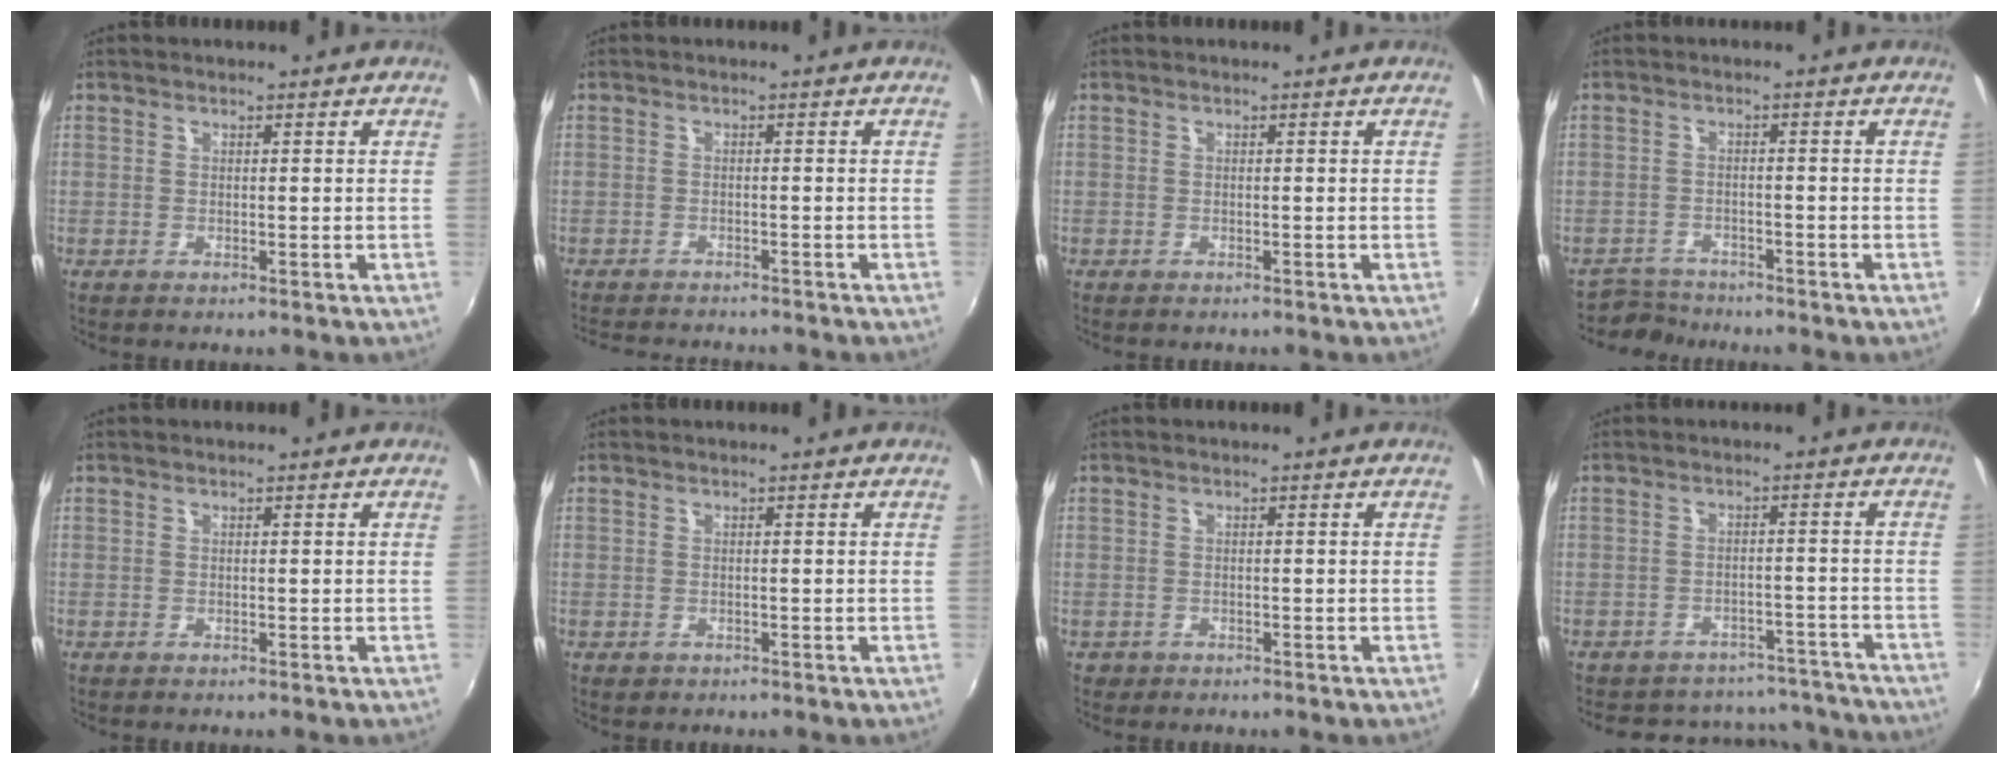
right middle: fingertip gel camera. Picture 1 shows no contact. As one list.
[{"total": 7.1, "force": [-6.6, 1.1, 2.4], "torque": [-0.060, -0.018, -0.101]}, {"total": 0.7, "force": [-0.6, 0.2, 0.2], "torque": [-0.005, -0.003, -0.011]}, {"total": 3.9, "force": [-3.7, 1.1, -0.4], "torque": [-0.006, 0.002, -0.069]}, {"total": 0.0}, {"total": 1.0, "force": [-0.5, 0.8, 0.3], "torque": [-0.007, -0.004, -0.007]}, {"total": 1.4, "force": [-0.7, 1.1, 0.3], "torque": [-0.010, -0.004, -0.010]}, {"total": 16.7, "force": [-14.9, 6.4, 3.6], "torque": [-0.077, 0.036, -0.173]}]